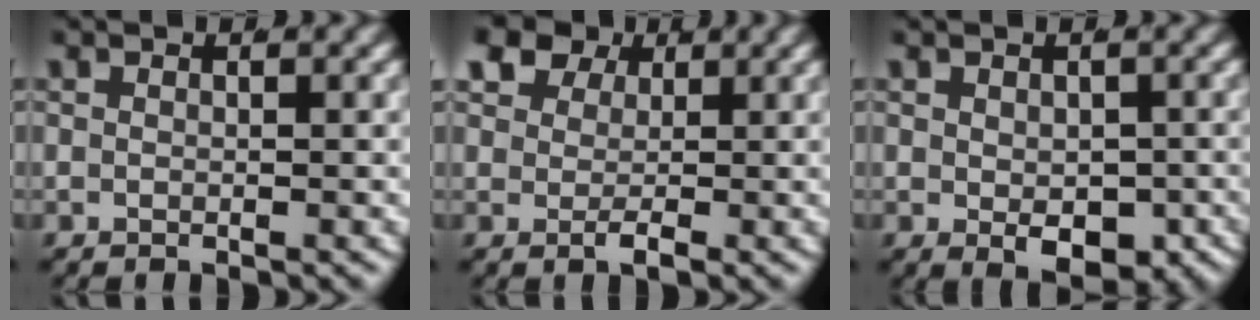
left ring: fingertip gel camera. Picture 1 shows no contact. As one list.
[{"total": 6.6, "force": [3.1, 4.7, 3.6], "torque": [-0.065, -0.003, 0.050]}, {"total": 3.5, "force": [-1.7, 1.5, 2.6], "torque": [-0.041, -0.024, -0.010]}]